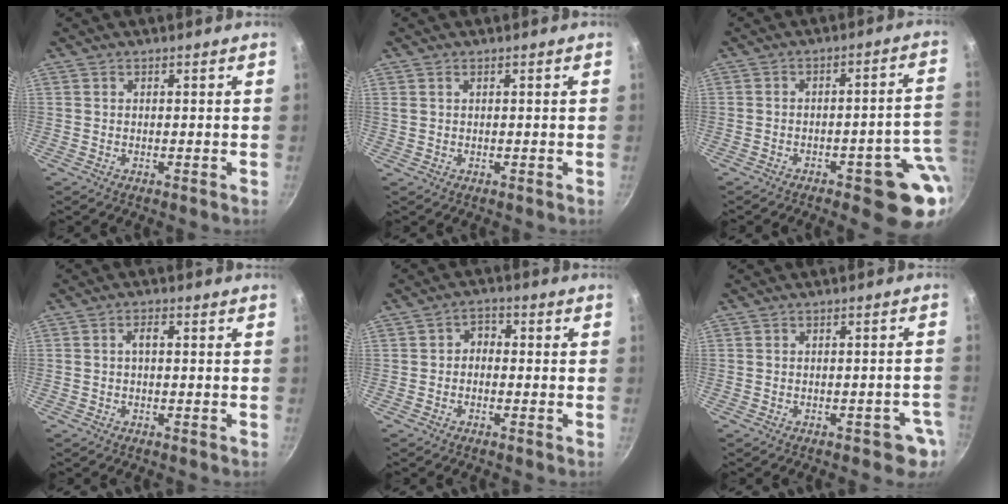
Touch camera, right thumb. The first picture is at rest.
{"total": 0.8, "force": [0.5, 0.4, 0.6], "torque": [-0.011, 0.002, 0.009]}
{"total": 12.3, "force": [-4.0, 4.4, 10.7], "torque": [-0.080, 0.038, -0.048]}
{"total": 1.9, "force": [-0.2, 0.9, 1.7], "torque": [-0.035, 0.013, -0.005]}
{"total": 2.9, "force": [-0.6, 2.3, 1.8], "torque": [-0.016, 0.015, -0.017]}
{"total": 4.4, "force": [-2.4, 2.5, 2.8], "torque": [-0.002, 0.031, -0.018]}